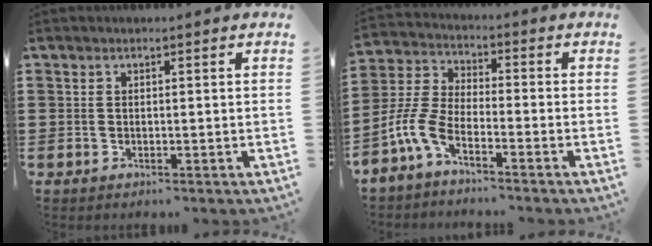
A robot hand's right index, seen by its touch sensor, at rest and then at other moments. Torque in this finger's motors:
{"motor_torque": [0.94, -0.85, 0.76, 0.21]}